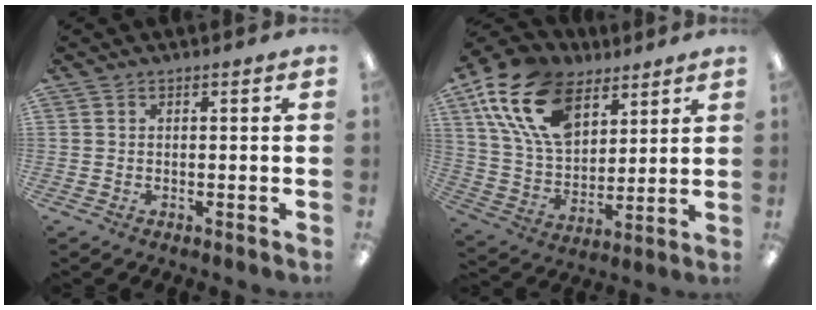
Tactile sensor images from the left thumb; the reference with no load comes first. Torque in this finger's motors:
{"motor_torque": [0.36, 0.60, 1.23, -1.54, 0.54]}